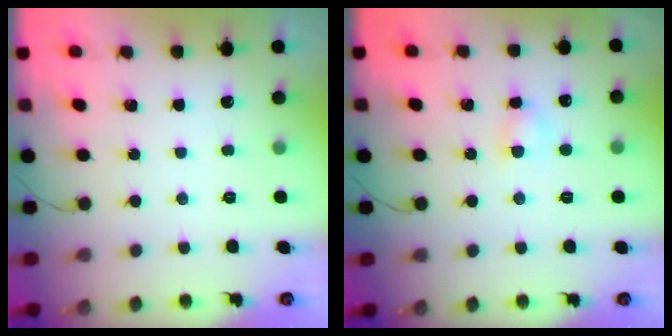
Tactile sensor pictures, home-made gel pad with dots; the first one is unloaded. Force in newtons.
{"total": 3.8, "press": 3.6, "slide": 1.2}